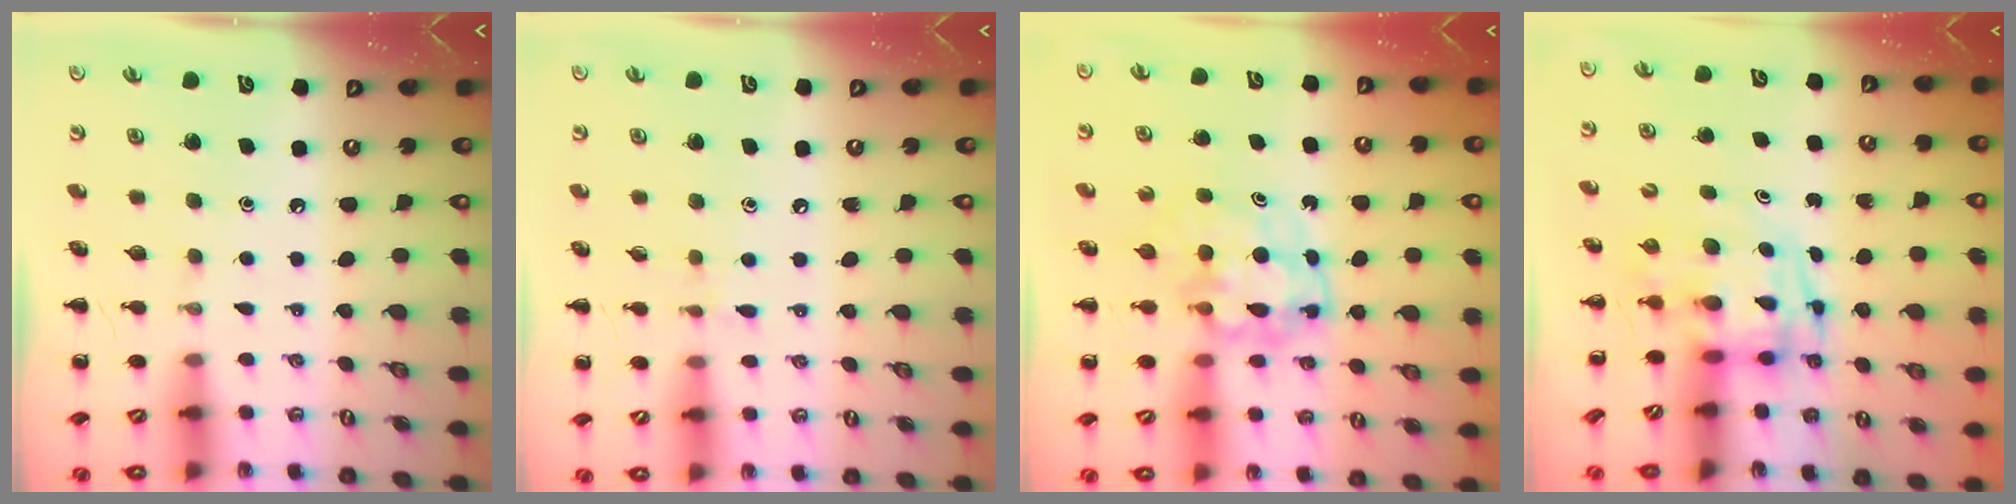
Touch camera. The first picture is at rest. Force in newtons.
{"total": 5.6, "press": 5.3, "slide": 2.0}
{"total": 5.5, "press": 5.5, "slide": 0.7}
{"total": 3.3, "press": 3.2, "slide": 0.7}